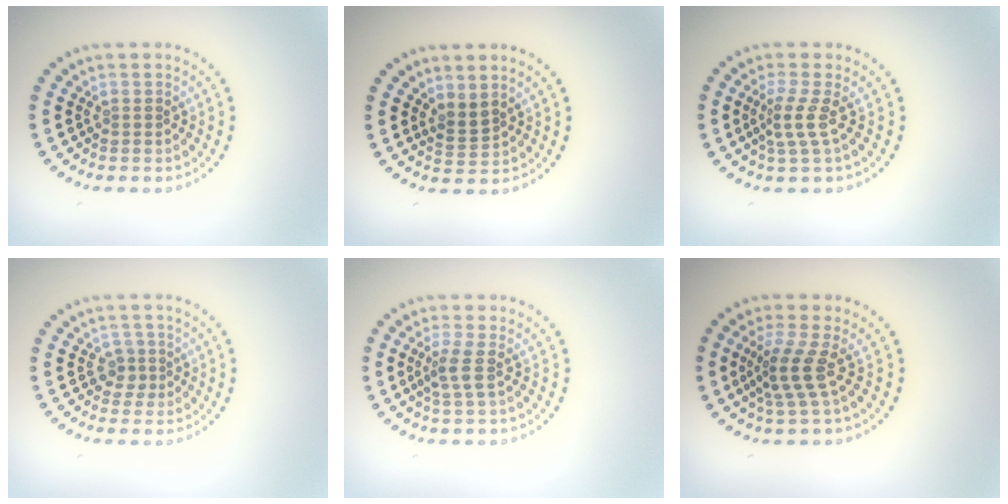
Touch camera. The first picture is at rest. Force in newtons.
{"total": 1.7, "press": 1.2, "slide": 1.1}
{"total": 2.3, "press": 1.5, "slide": 1.7}
{"total": 1.8, "press": 1.3, "slide": 1.2}
{"total": 2.0, "press": 1.5, "slide": 1.3}
{"total": 3.0, "press": 2.2, "slide": 2.1}